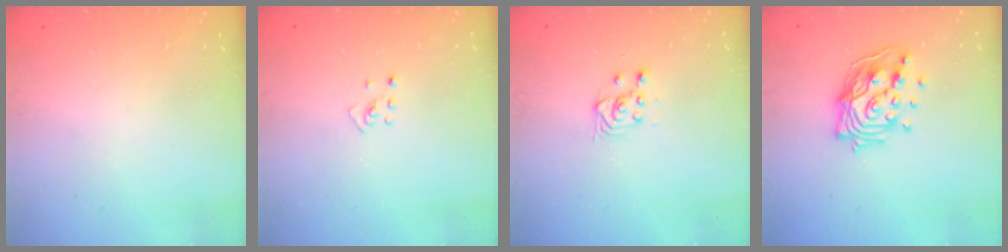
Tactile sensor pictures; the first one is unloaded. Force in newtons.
{"total": 2.7, "press": 2.6, "slide": 0.6}
{"total": 3.6, "press": 3.3, "slide": 1.4}
{"total": 15.9, "press": 15.9, "slide": 1.5}